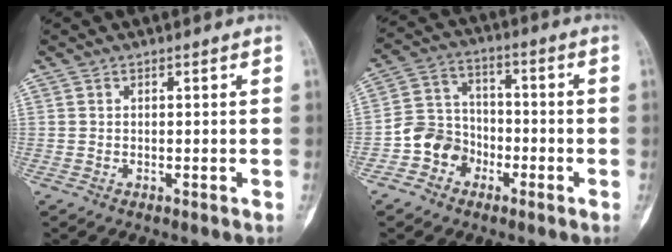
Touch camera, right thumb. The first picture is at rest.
{"total": 8.5, "force": [-3.8, 7.1, 2.6], "torque": [-0.016, 0.044, -0.077]}